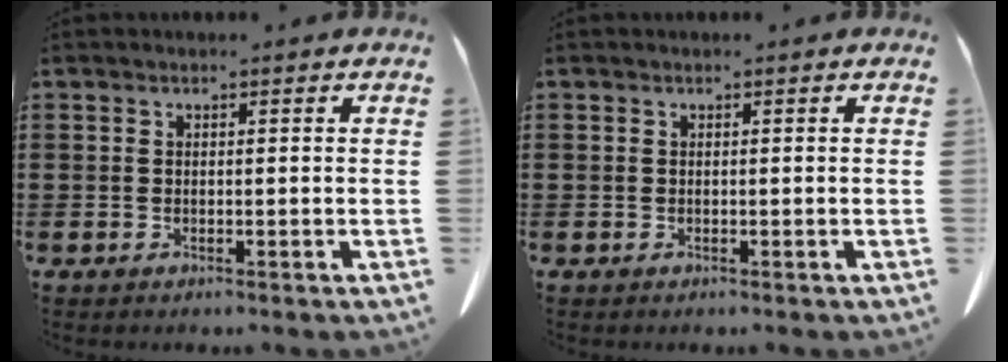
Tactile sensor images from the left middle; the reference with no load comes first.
{"total": 0.0}